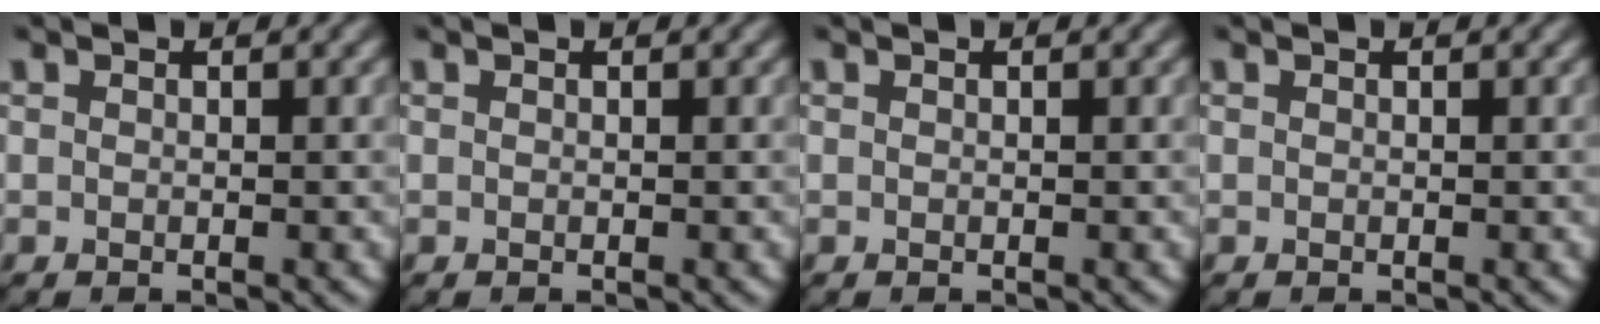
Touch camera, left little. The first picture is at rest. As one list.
[{"total": 0.0}, {"total": 0.0}, {"total": 0.0}]